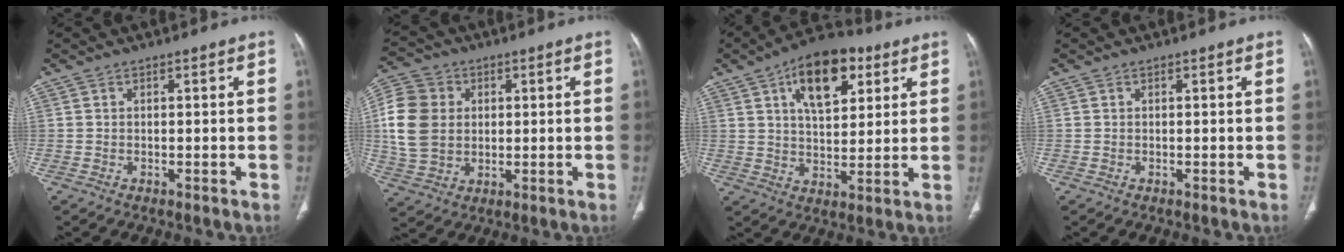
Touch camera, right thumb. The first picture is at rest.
{"total": 12.6, "force": [1.5, 10.2, 7.3], "torque": [-0.138, 0.004, 0.030]}
{"total": 14.5, "force": [6.4, 7.7, 10.4], "torque": [-0.128, -0.011, 0.100]}
{"total": 0.0}